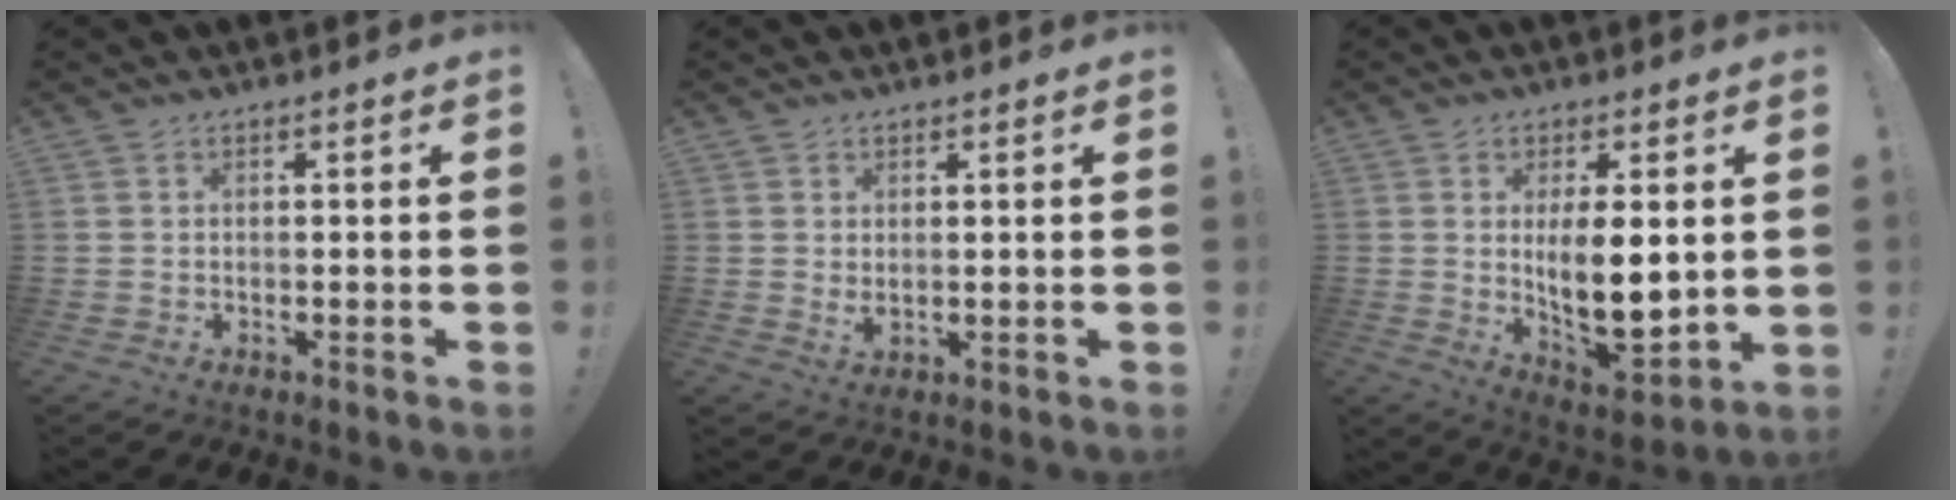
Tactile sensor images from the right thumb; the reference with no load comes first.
{"total": 2.4, "force": [1.5, 1.1, 1.4], "torque": [-0.012, -0.013, 0.027]}
{"total": 13.1, "force": [1.6, 5.3, 11.8], "torque": [-0.192, -0.031, 0.026]}